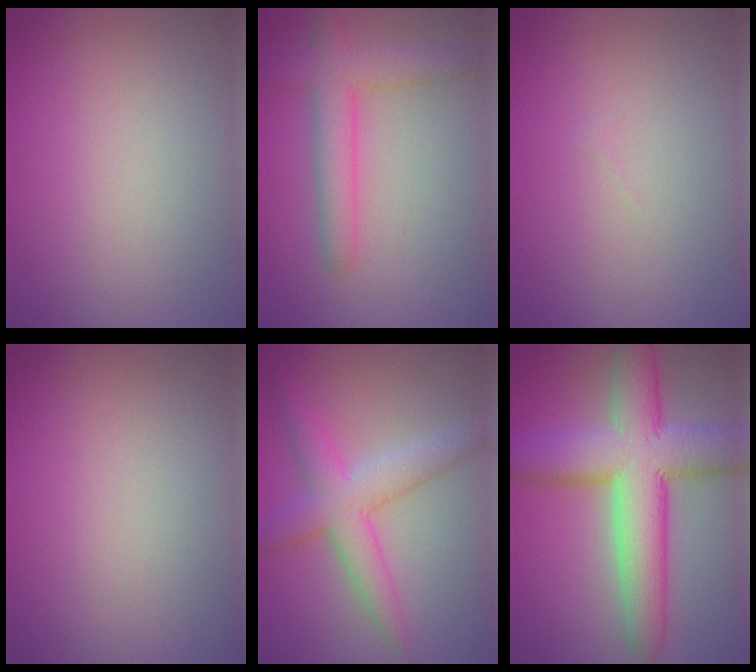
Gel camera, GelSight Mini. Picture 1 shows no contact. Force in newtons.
{"total": 4.4, "press": 4.4, "slide": 0.3}
{"total": 0.0}
{"total": 0.0}
{"total": 5.0, "press": 5.0, "slide": 0.3}
{"total": 10.7, "press": 10.7, "slide": 0.4}